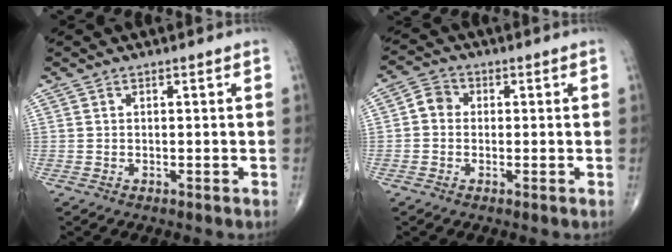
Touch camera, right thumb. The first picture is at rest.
{"total": 3.9, "force": [-0.1, 3.4, 1.8], "torque": [-0.018, 0.011, -0.012]}